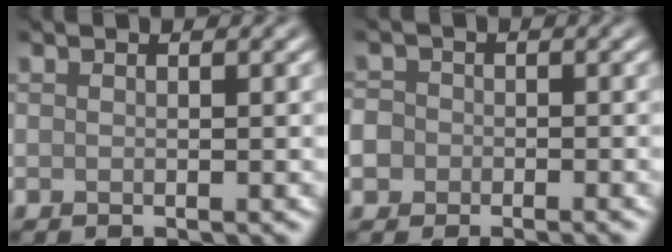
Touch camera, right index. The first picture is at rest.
{"total": 5.5, "force": [-2.8, 4.5, 1.7], "torque": [-0.029, -0.006, -0.067]}